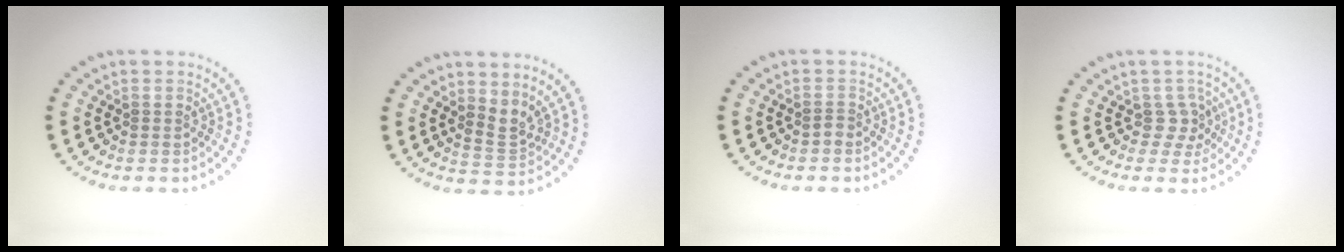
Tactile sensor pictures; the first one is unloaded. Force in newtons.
{"total": 2.2, "press": 1.5, "slide": 1.6}
{"total": 0.9, "press": 0.5, "slide": 0.8}
{"total": 1.8, "press": 1.3, "slide": 1.2}